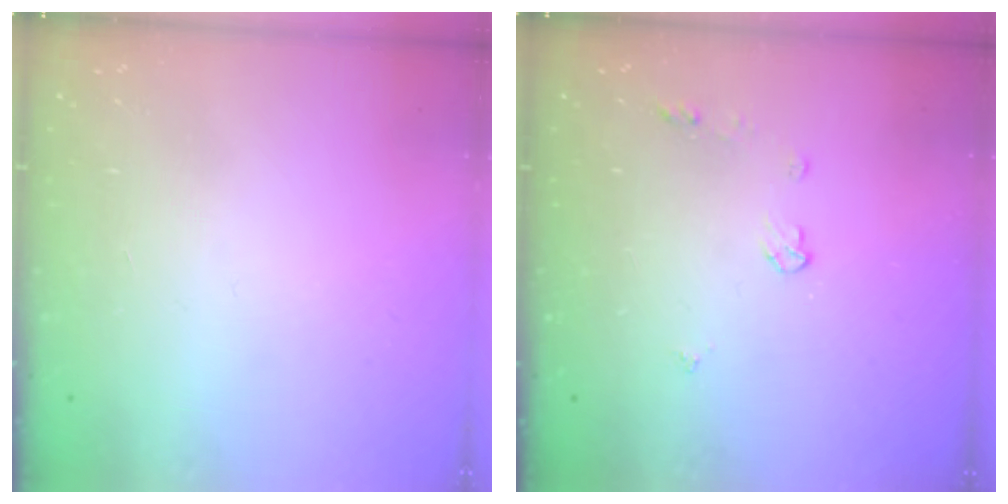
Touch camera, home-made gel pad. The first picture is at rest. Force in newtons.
{"total": 3.9, "press": 3.8, "slide": 0.6}